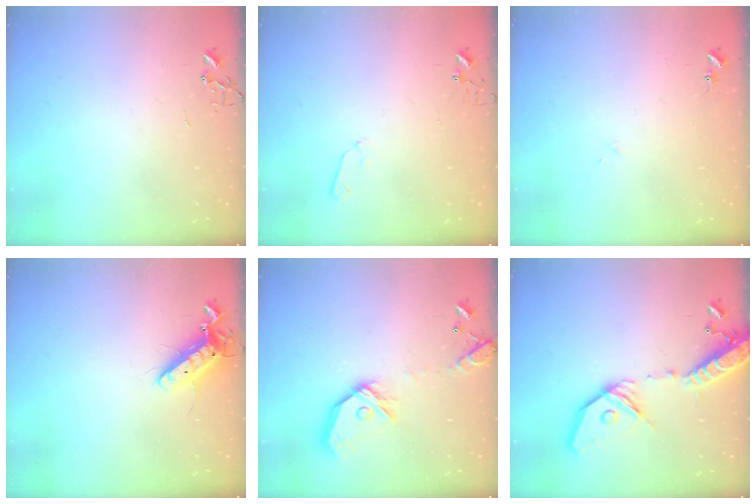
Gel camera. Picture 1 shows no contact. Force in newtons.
{"total": 3.4, "press": 3.4, "slide": 0.5}
{"total": 7.8, "press": 7.8, "slide": 0.6}
{"total": 11.6, "press": 11.4, "slide": 2.2}
{"total": 16.5, "press": 16.3, "slide": 2.4}
{"total": 21.3, "press": 20.9, "slide": 4.1}